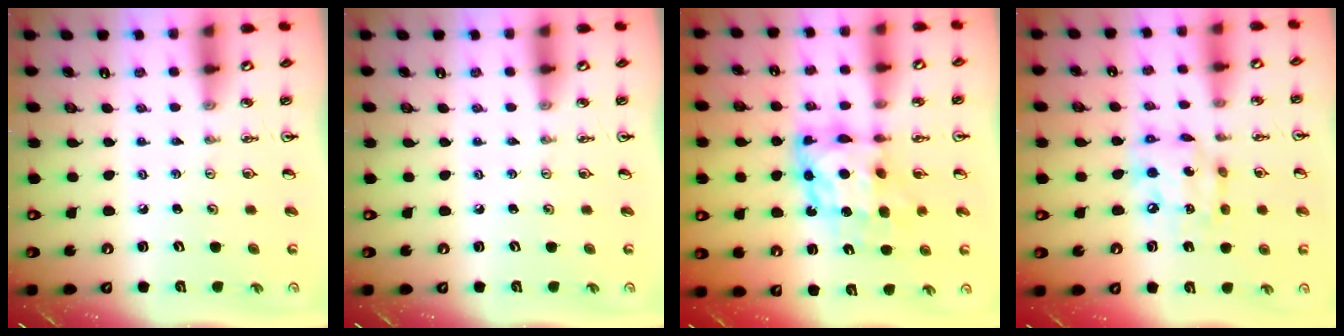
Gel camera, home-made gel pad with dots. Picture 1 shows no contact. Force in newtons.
{"total": 0.0}
{"total": 10.9, "press": 10.8, "slide": 1.0}
{"total": 11.9, "press": 11.9, "slide": 1.3}